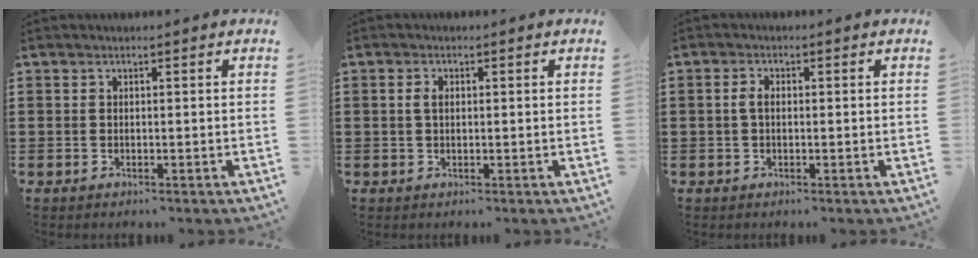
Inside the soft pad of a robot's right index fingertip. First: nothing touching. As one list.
[{"total": 1.7, "force": [0.3, 1.0, 1.4], "torque": [-0.030, 0.008, 0.004]}, {"total": 2.0, "force": [0.0, 1.1, 1.7], "torque": [-0.042, 0.002, -0.003]}]